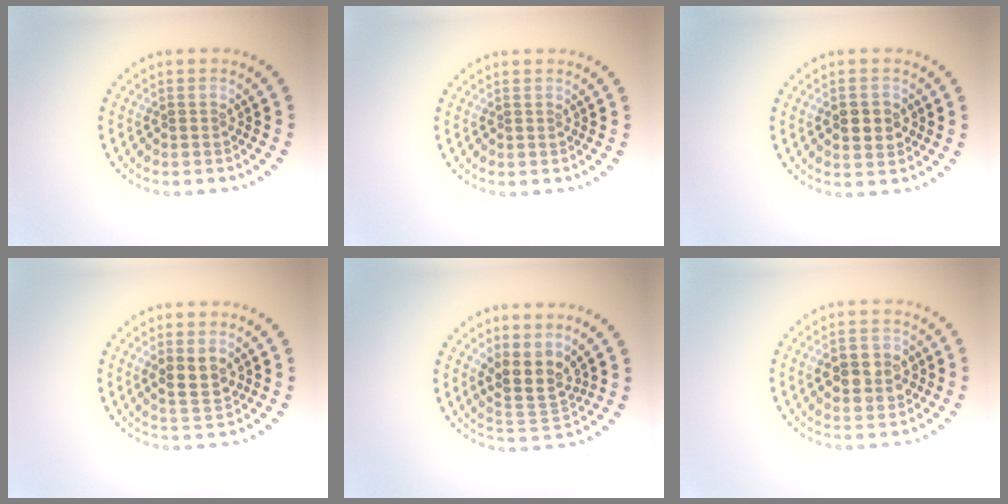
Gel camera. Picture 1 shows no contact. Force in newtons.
{"total": 0.0}
{"total": 2.5, "press": 2.5, "slide": 0.2}
{"total": 2.6, "press": 2.5, "slide": 0.7}
{"total": 3.2, "press": 2.4, "slide": 2.1}
{"total": 3.9, "press": 3.9, "slide": 0.5}